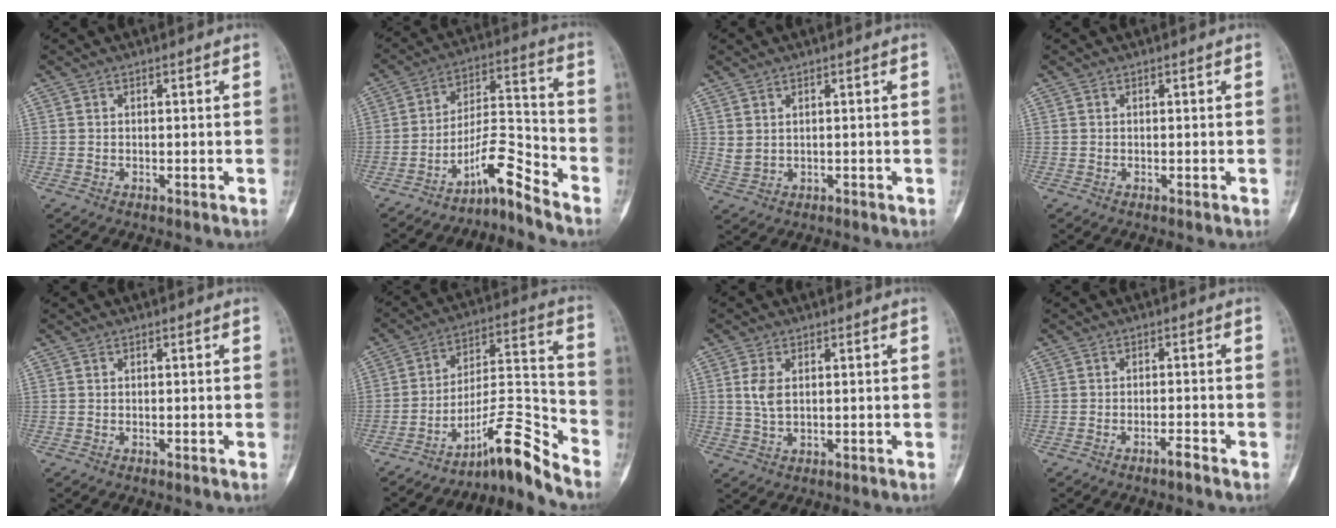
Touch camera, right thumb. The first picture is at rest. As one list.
[{"total": 8.7, "force": [-7.1, 1.4, 4.8], "torque": [-0.083, 0.097, -0.127]}, {"total": 2.0, "force": [0.8, 1.2, 1.4], "torque": [-0.025, 0.000, 0.023]}, {"total": 0.0}, {"total": 0.0}, {"total": 11.9, "force": [-9.9, 1.4, 6.5], "torque": [-0.097, 0.121, -0.166]}, {"total": 4.0, "force": [0.9, 2.2, 3.3], "torque": [-0.072, -0.003, 0.021]}, {"total": 1.6, "force": [-1.3, 0.1, 0.9], "torque": [-0.016, 0.009, -0.024]}]